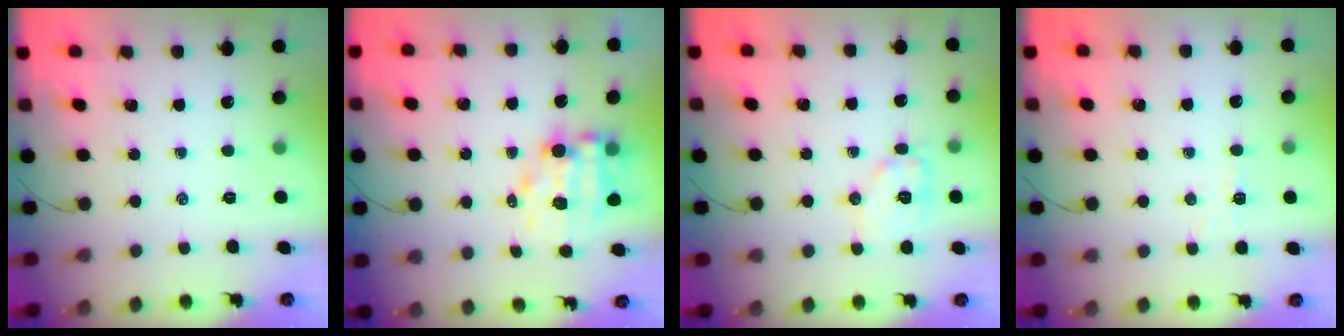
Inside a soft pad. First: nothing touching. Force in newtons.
{"total": 7.6, "press": 7.4, "slide": 1.5}
{"total": 10.3, "press": 10.3, "slide": 0.2}
{"total": 2.9, "press": 2.7, "slide": 0.8}